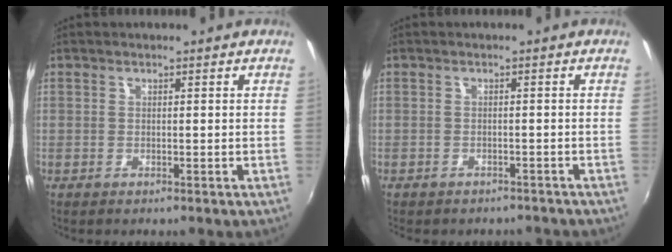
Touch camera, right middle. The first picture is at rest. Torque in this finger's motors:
{"motor_torque": [0.96, -1.18, 0.41, 0.12]}